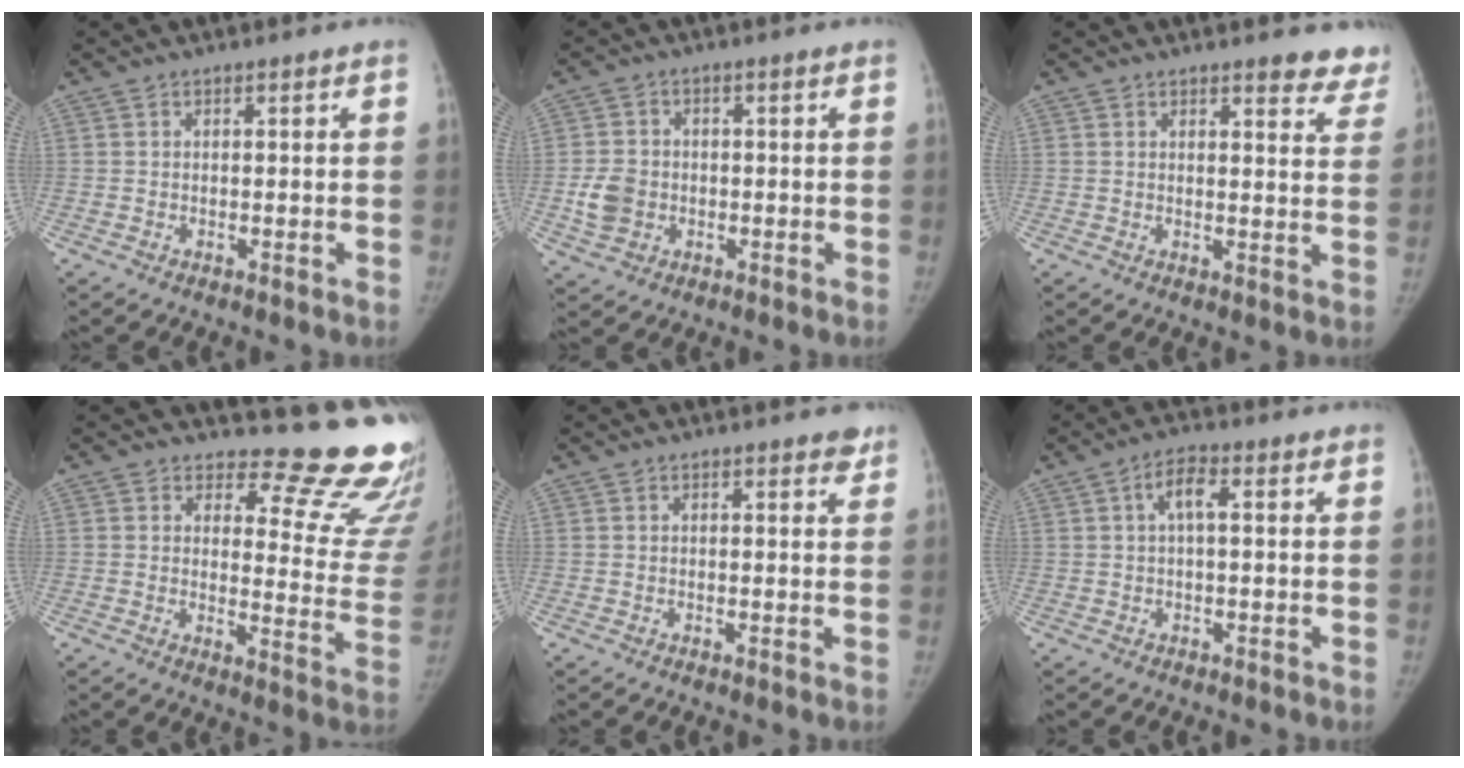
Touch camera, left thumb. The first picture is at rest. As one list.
[{"total": 5.6, "force": [-1.1, 4.7, 2.9], "torque": [-0.043, 0.008, -0.017]}, {"total": 7.7, "force": [6.7, 2.4, 2.9], "torque": [0.005, -0.036, 0.055]}, {"total": 17.5, "force": [16.0, 5.2, 4.9], "torque": [-0.003, -0.172, 0.168]}, {"total": 2.0, "force": [1.6, 0.8, 1.0], "torque": [0.004, -0.005, 0.014]}, {"total": 4.2, "force": [1.0, 1.6, 3.7], "torque": [-0.074, 0.014, 0.013]}]